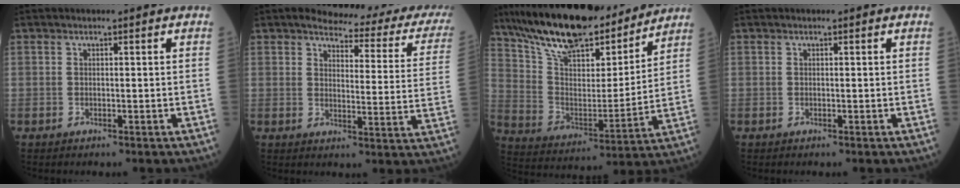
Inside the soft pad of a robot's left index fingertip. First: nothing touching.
{"total": 15.5, "force": [13.8, 2.7, 6.6], "torque": [-0.064, -0.056, 0.134]}
{"total": 21.9, "force": [18.1, 6.3, 10.6], "torque": [-0.186, 0.006, 0.303]}
{"total": 0.0}